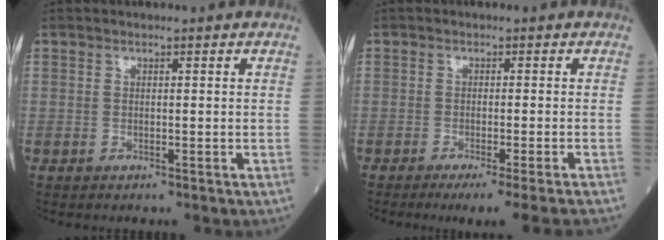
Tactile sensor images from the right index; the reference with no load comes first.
{"total": 10.4, "force": [-9.1, -1.8, 4.5], "torque": [-0.024, -0.032, -0.121]}